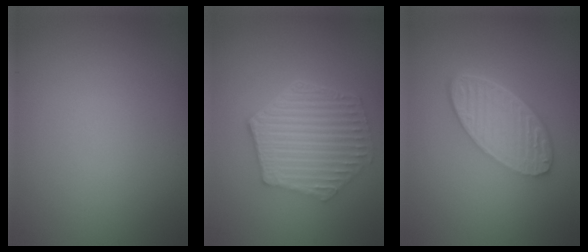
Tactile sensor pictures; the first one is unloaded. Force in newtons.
{"total": 6.4, "press": 4.9, "slide": 4.2}
{"total": 5.9, "press": 4.2, "slide": 4.1}